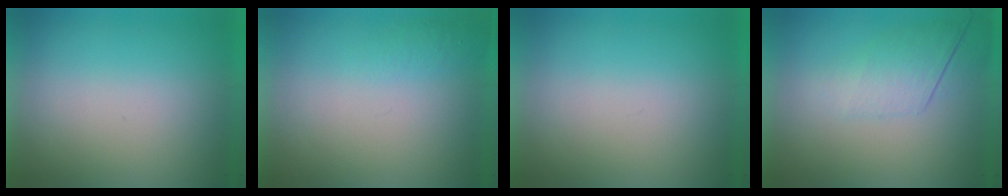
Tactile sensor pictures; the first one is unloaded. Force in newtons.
{"total": 1.0}
{"total": 0.0}
{"total": 2.2}